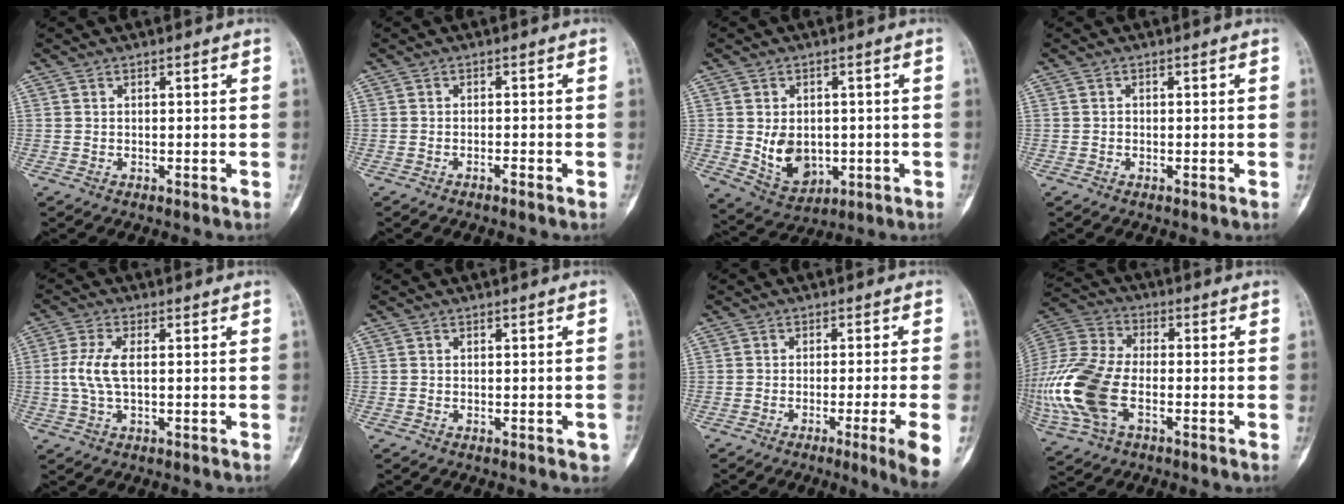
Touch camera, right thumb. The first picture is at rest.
{"total": 0.8, "force": [-0.6, 0.0, 0.5], "torque": [-0.009, 0.007, -0.011]}
{"total": 8.4, "force": [-0.5, 6.4, 5.5], "torque": [-0.065, -0.007, 0.012]}
{"total": 0.6, "force": [-0.1, 0.5, 0.2], "torque": [0.000, 0.002, -0.003]}
{"total": 5.9, "force": [0.2, 2.5, 5.4], "torque": [-0.134, 0.005, 0.000]}
{"total": 1.7, "force": [-0.7, 0.8, 1.3], "torque": [-0.006, 0.012, -0.005]}
{"total": 7.4, "force": [-3.2, -1.0, 6.5], "torque": [-0.094, -0.006, -0.051]}
{"total": 19.8, "force": [-4.6, 11.2, 15.7], "torque": [-0.371, 0.007, -0.085]}